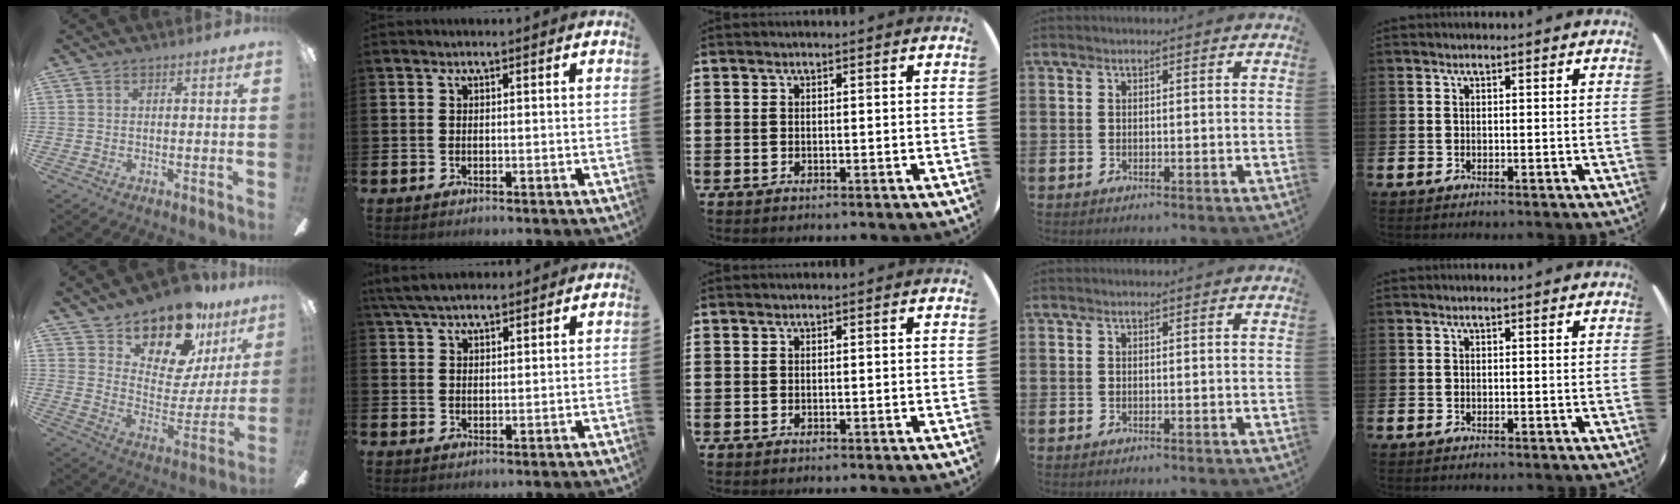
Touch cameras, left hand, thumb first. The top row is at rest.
{"thumb": {"total": 18.4, "force": [14.8, 7.6, 7.9], "torque": [-0.134, -0.107, 0.258]}, "index": {"total": 4.9, "force": [4.4, 1.2, 1.7], "torque": [-0.038, -0.010, 0.082]}}